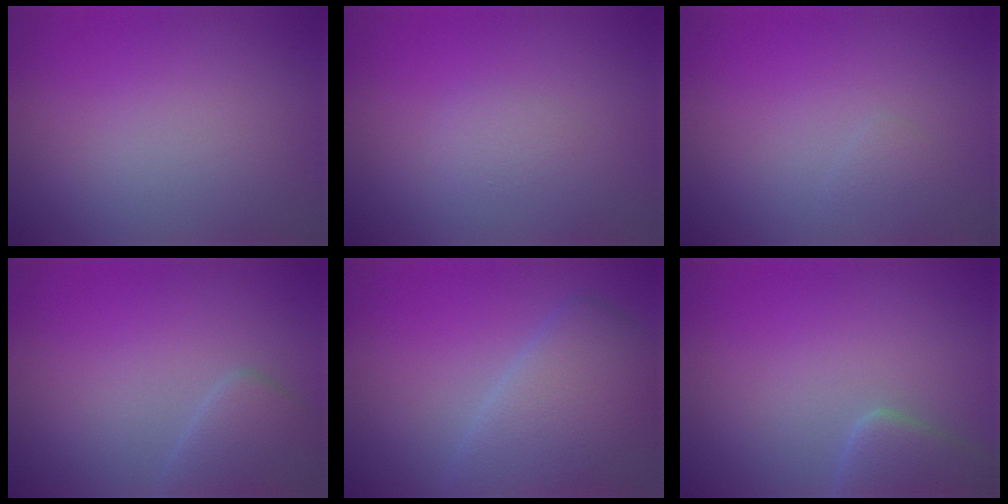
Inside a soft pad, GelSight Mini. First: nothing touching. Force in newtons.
{"total": 0.8, "press": 0.8, "slide": 0.1}
{"total": 0.6, "press": 0.6, "slide": 0.0}
{"total": 2.5, "press": 2.5, "slide": 0.2}
{"total": 6.0, "press": 6.0, "slide": 0.3}
{"total": 3.0, "press": 3.0, "slide": 0.2}